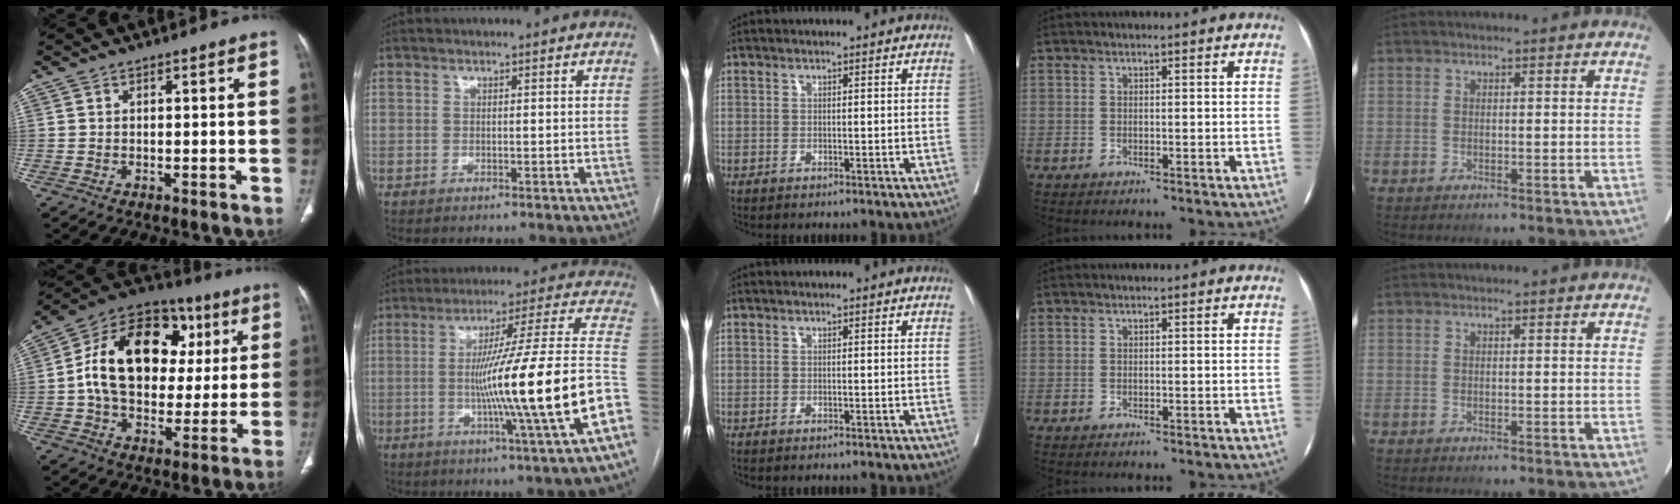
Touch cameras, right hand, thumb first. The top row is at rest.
{"thumb": {"total": 23.4, "force": [4.1, 16.2, 16.3], "torque": [-0.241, 0.022, 0.064]}, "index": {"total": 23.1, "force": [-5.5, -1.5, 22.4], "torque": [-0.276, 0.005, -0.098]}}